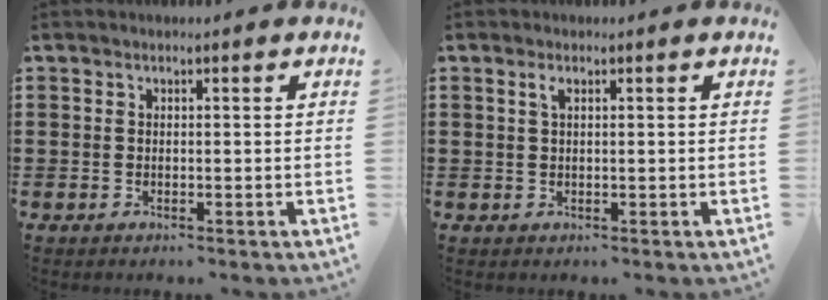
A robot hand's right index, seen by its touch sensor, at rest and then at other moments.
{"total": 1.0, "force": [0.3, 0.2, 0.9], "torque": [-0.018, 0.004, 0.005]}